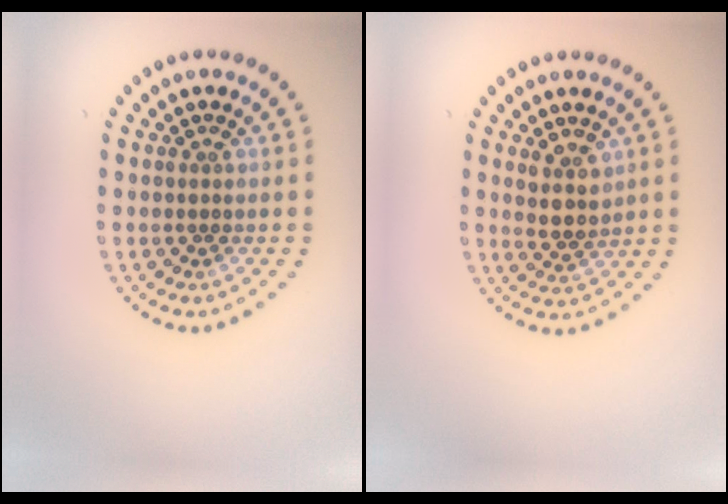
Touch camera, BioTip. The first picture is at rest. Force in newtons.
{"total": 2.9, "press": 2.4, "slide": 1.5}